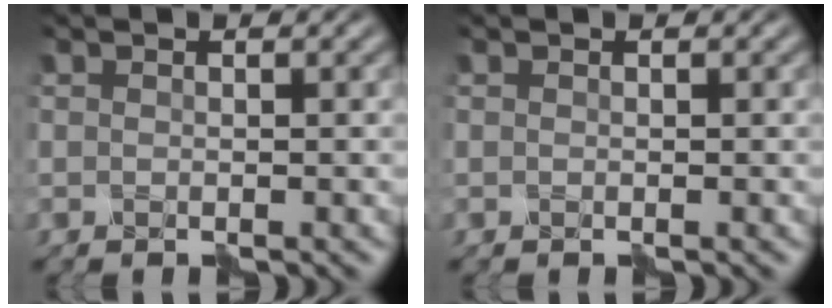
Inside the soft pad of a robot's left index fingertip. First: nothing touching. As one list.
[{"total": 0.0}]